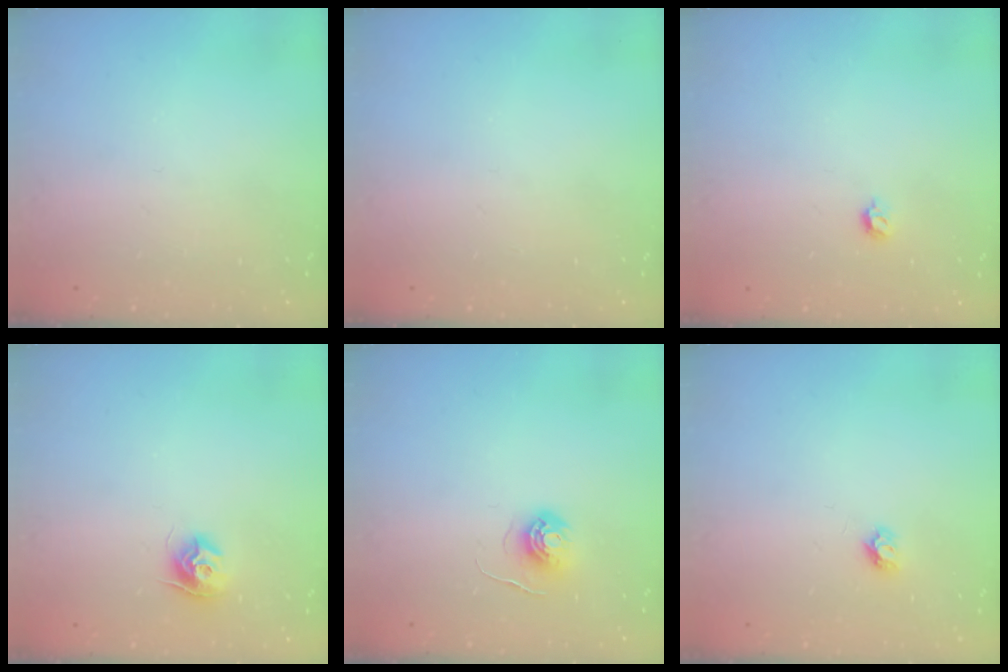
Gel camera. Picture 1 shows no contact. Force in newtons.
{"total": 0.0}
{"total": 4.6, "press": 4.5, "slide": 0.9}
{"total": 8.8, "press": 8.8, "slide": 0.2}
{"total": 5.8, "press": 5.8, "slide": 0.3}
{"total": 4.2, "press": 4.2, "slide": 0.4}